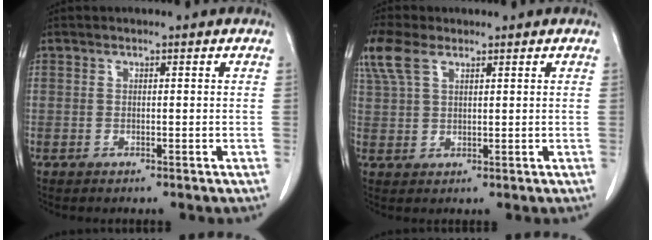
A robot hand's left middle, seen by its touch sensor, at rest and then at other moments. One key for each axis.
{"total": 5.8, "fx": 3.6, "fy": 2.8, "fz": 3.7, "tx": -0.099, "ty": 0.023, "tz": 0.078}